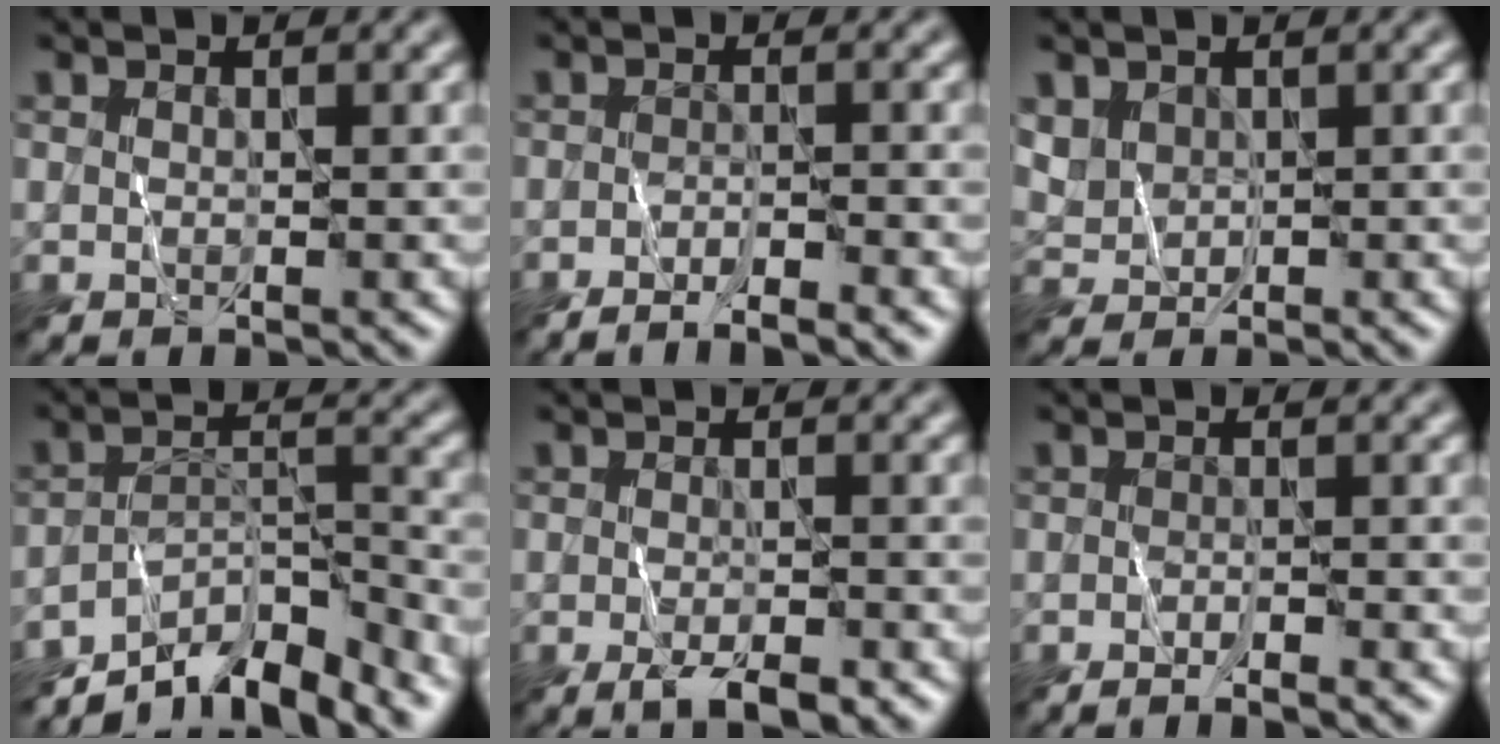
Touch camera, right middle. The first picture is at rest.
{"total": 2.8, "force": [-2.3, 0.0, 1.6], "torque": [-0.029, 0.002, -0.045]}
{"total": 1.7, "force": [1.0, 1.3, 0.6], "torque": [-0.020, 0.000, 0.023]}
{"total": 7.3, "force": [-6.3, 1.6, 3.3], "torque": [-0.042, -0.001, -0.113]}
{"total": 3.2, "force": [-2.0, 0.6, 2.5], "torque": [-0.044, -0.007, -0.029]}
{"total": 1.6, "force": [-1.3, -0.2, 1.0], "torque": [-0.018, -0.001, -0.025]}